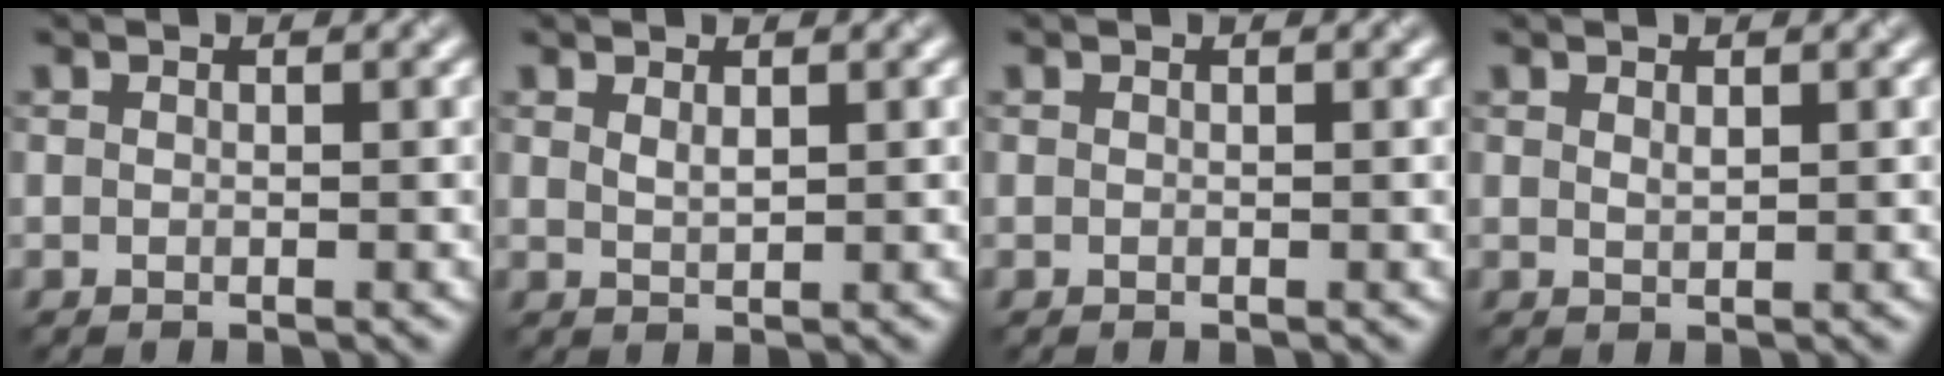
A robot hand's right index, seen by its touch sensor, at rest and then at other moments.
{"total": 1.0, "force": [0.6, 0.3, 0.7], "torque": [-0.016, -0.001, 0.013]}
{"total": 0.0}
{"total": 0.6, "force": [0.4, 0.2, 0.4], "torque": [-0.009, -0.002, 0.010]}